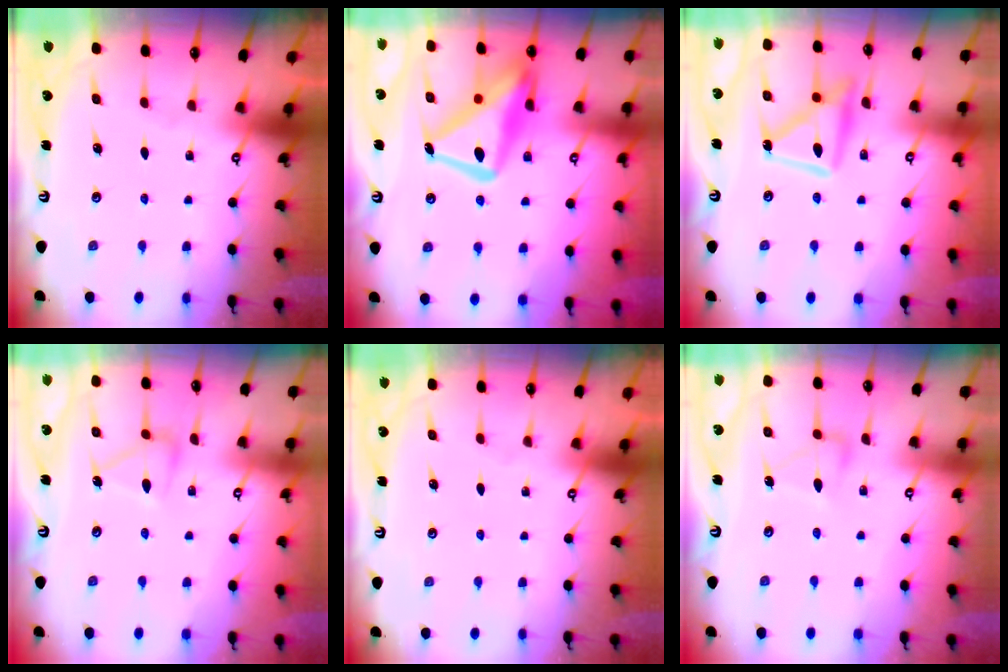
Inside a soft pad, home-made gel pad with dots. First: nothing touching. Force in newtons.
{"total": 17.7, "press": 17.6, "slide": 1.6}
{"total": 14.0, "press": 13.9, "slide": 1.2}
{"total": 9.3, "press": 9.2, "slide": 0.5}
{"total": 0.0}
{"total": 5.3, "press": 5.3, "slide": 0.3}